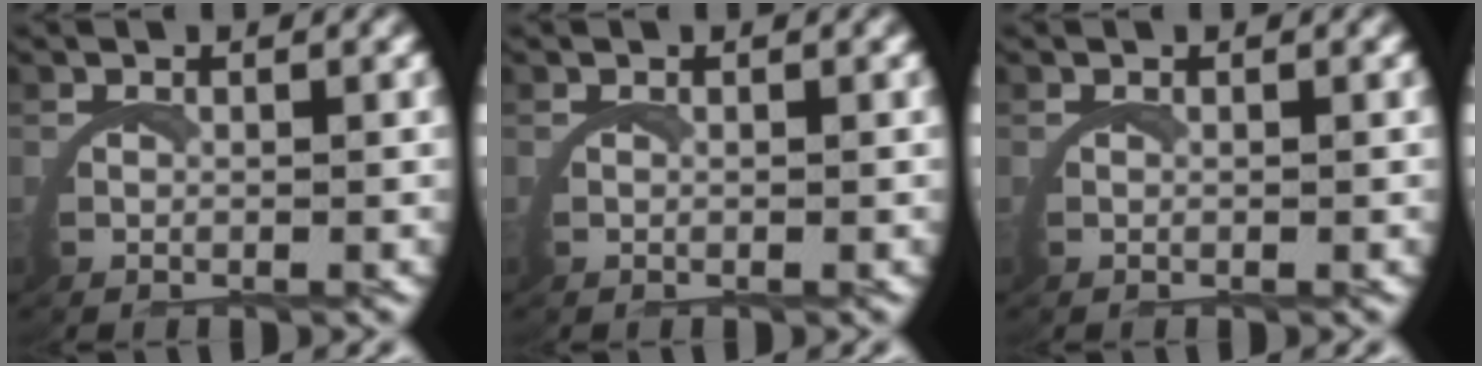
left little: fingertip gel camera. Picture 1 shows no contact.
{"total": 0.0}
{"total": 0.0}